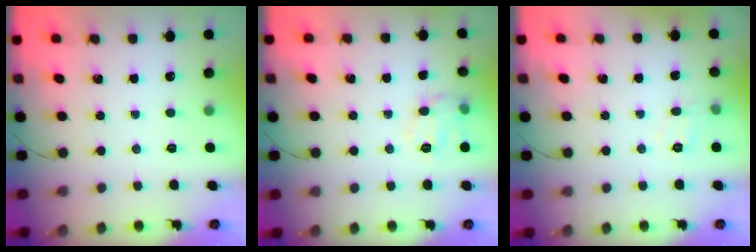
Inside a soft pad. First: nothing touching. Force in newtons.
{"total": 9.3, "press": 9.3, "slide": 1.3}
{"total": 4.3, "press": 4.1, "slide": 1.2}